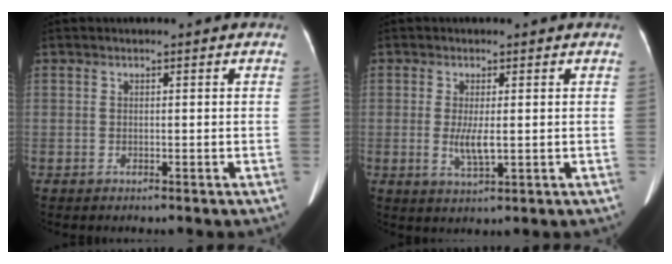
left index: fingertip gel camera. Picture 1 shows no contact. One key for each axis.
{"total": 3.6, "fx": -0.1, "fy": 0.7, "fz": 3.5, "tx": -0.073, "ty": -0.009, "tz": 0.001}